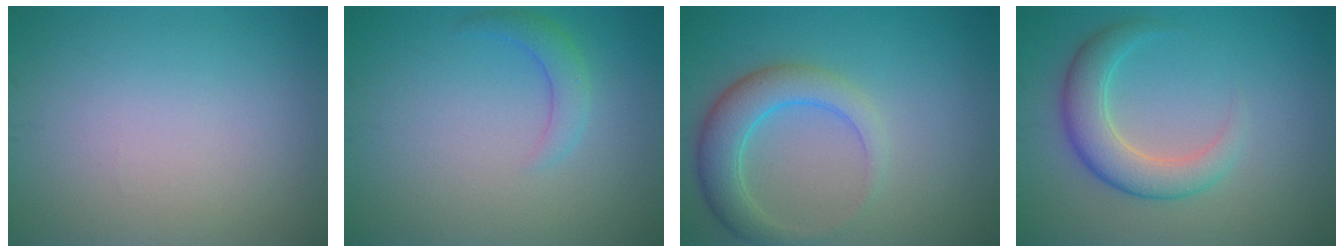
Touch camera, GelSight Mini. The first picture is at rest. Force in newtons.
{"total": 2.1, "press": 2.1, "slide": 0.2}
{"total": 4.5, "press": 4.5, "slide": 0.1}
{"total": 4.5, "press": 4.5, "slide": 0.2}